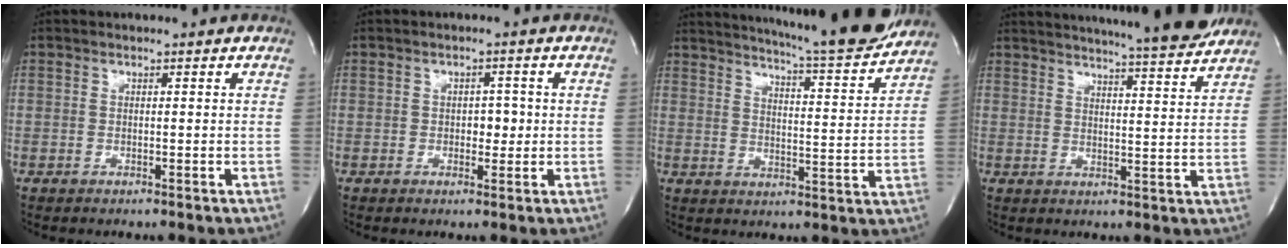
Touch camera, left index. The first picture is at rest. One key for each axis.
{"total": 2.2, "fx": 0.0, "fy": 1.4, "fz": 1.7, "tx": -0.019, "ty": 0.002, "tz": 0.001}
{"total": 18.4, "fx": 16.9, "fy": 0.3, "fz": 7.4, "tx": -0.118, "ty": -0.045, "tz": 0.222}
{"total": 17.0, "fx": 15.5, "fy": 0.1, "fz": 6.9, "tx": -0.112, "ty": -0.021, "tz": 0.202}